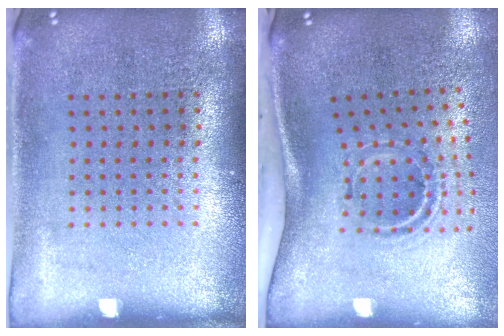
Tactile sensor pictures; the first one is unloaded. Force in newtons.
{"total": 2.2, "press": 1.2, "slide": 1.8}